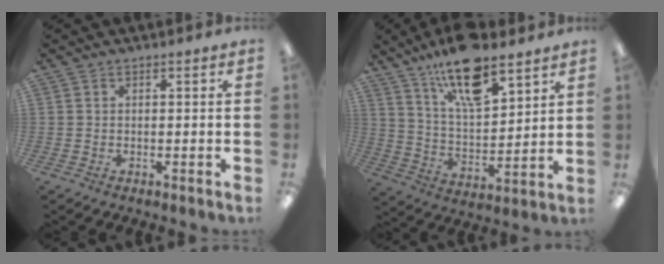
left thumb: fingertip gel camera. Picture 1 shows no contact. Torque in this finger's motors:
{"motor_torque": [0.50, 0.29, 1.49, -1.29, 0.15]}